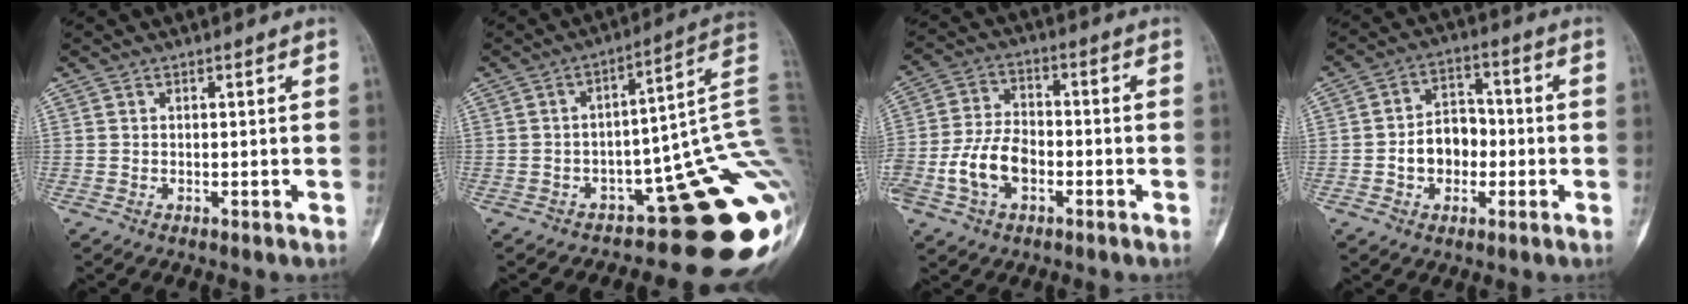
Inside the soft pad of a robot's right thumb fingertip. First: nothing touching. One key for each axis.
{"total": 21.2, "fx": -7.8, "fy": 7.6, "fz": 18.2, "tx": -0.122, "ty": 0.090, "tz": -0.093}
{"total": 10.4, "fx": -3.3, "fy": 6.9, "fz": 7.0, "tx": -0.127, "ty": 0.029, "tz": -0.064}
{"total": 8.7, "fx": -1.6, "fy": 6.7, "fz": 5.3, "tx": -0.049, "ty": 0.032, "tz": -0.033}